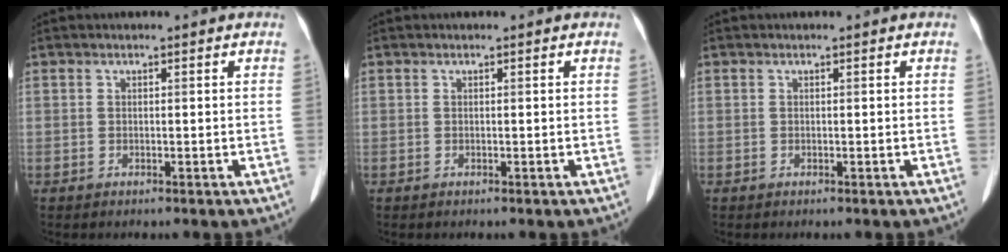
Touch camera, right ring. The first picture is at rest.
{"total": 0.0}
{"total": 0.0}